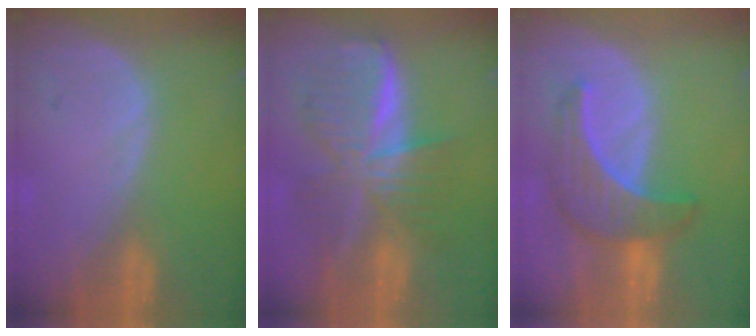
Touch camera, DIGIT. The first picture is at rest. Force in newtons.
{"total": 9.5, "press": 9.5, "slide": 0.7}
{"total": 6.7, "press": 6.7, "slide": 0.7}